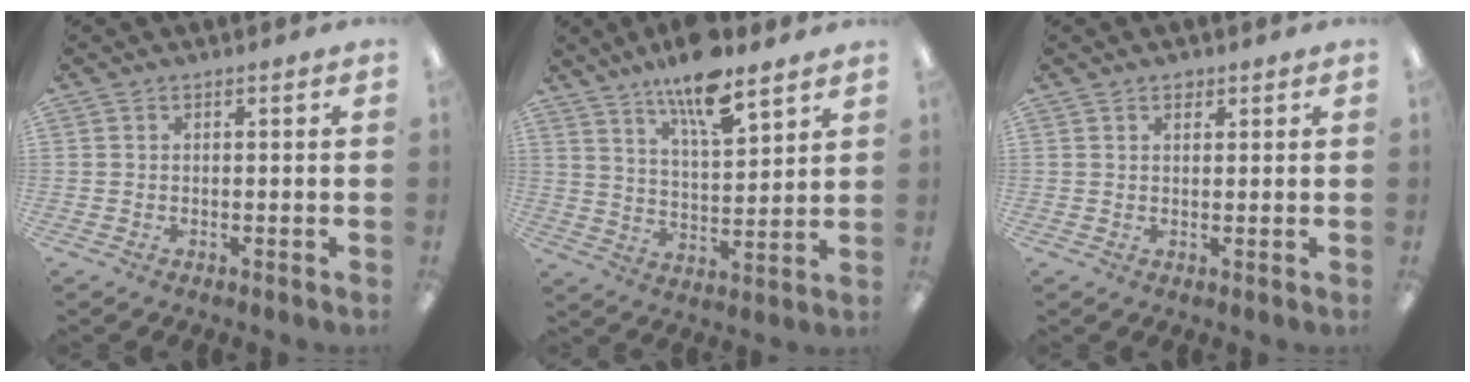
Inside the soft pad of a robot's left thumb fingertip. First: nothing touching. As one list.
[{"total": 12.8, "force": [9.9, 3.4, 7.3], "torque": [-0.127, -0.052, 0.170]}, {"total": 1.7, "force": [1.2, 0.9, 0.7], "torque": [0.001, -0.006, 0.019]}]